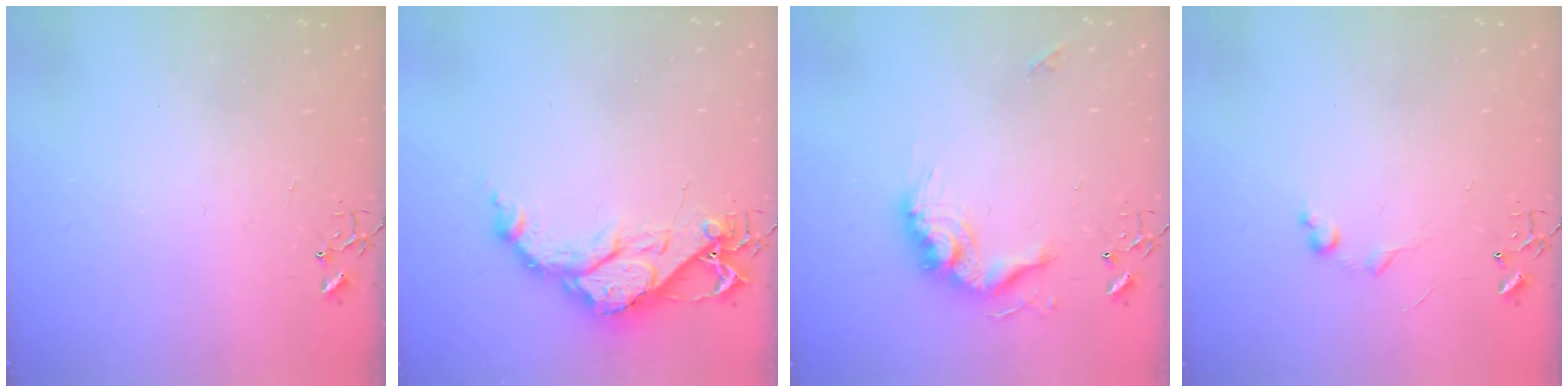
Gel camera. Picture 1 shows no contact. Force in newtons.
{"total": 13.7, "press": 13.6, "slide": 1.3}
{"total": 16.8, "press": 16.7, "slide": 1.9}
{"total": 5.6, "press": 5.6, "slide": 0.7}